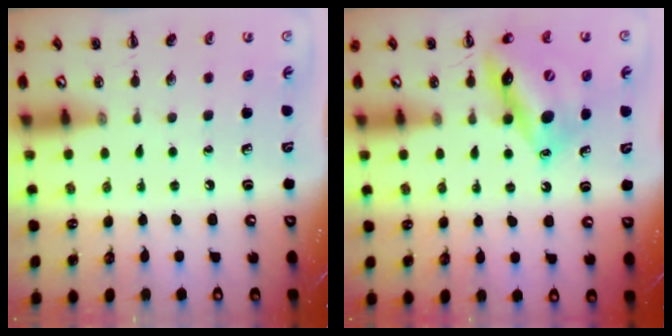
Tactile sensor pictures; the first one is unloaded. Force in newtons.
{"total": 14.6, "press": 14.0, "slide": 3.9}